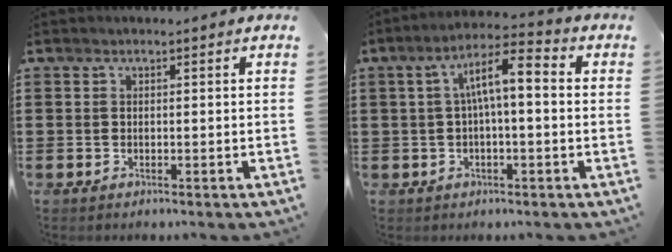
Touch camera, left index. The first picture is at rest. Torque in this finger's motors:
{"motor_torque": [1.19, -0.64, 0.71, 0.08]}